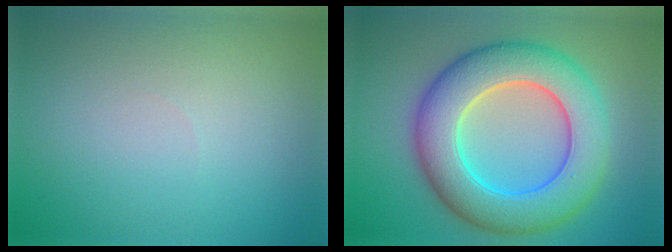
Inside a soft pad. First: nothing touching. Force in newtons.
{"total": 10.4, "press": 10.4, "slide": 0.2}